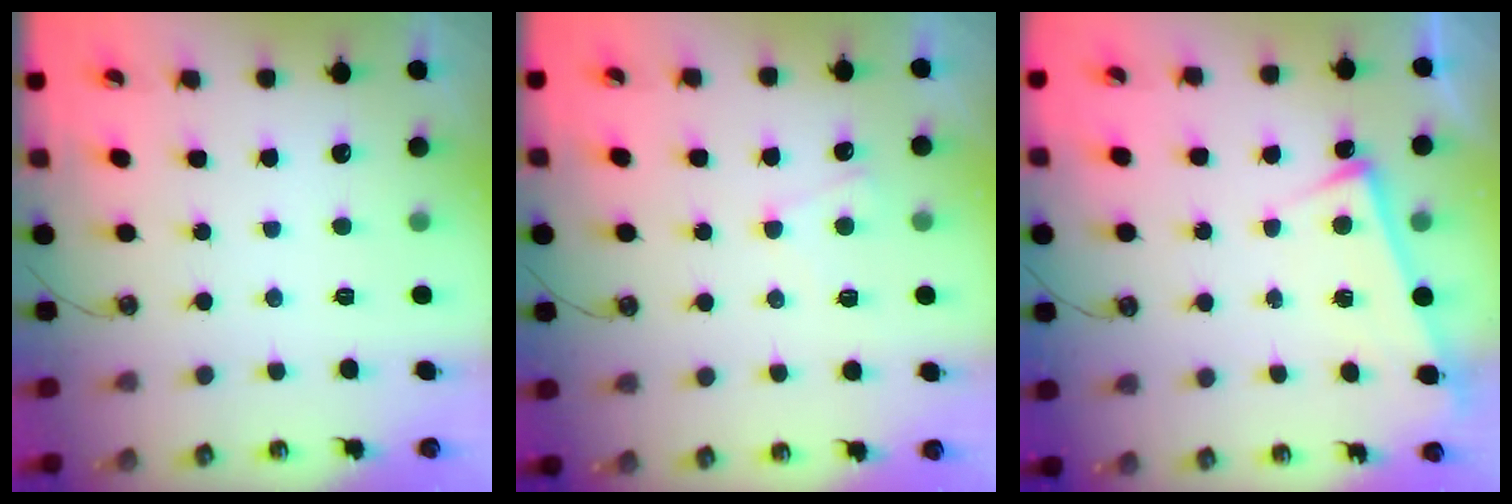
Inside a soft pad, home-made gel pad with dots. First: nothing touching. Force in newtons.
{"total": 2.2, "press": 2.1, "slide": 0.6}
{"total": 6.0, "press": 5.9, "slide": 0.6}